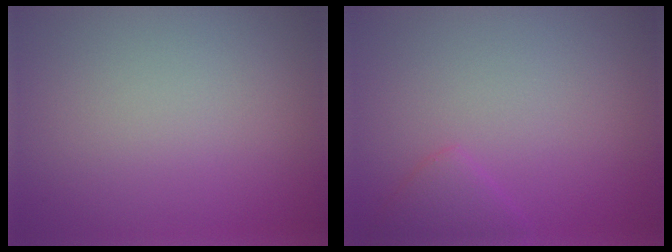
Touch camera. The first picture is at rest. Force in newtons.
{"total": 1.8, "press": 1.8, "slide": 0.2}